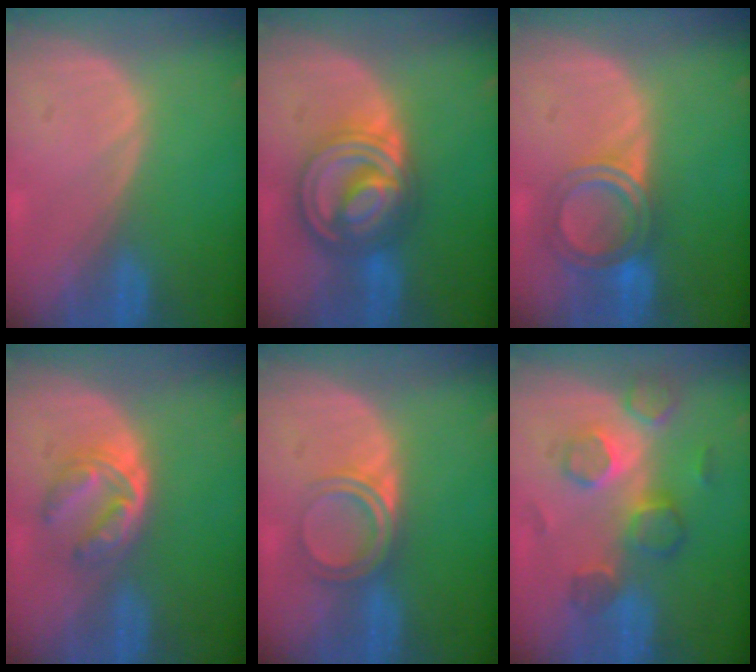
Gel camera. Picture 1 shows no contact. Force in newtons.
{"total": 9.2, "press": 9.2, "slide": 0.6}
{"total": 5.8, "press": 5.3, "slide": 2.4}
{"total": 6.2, "press": 5.1, "slide": 3.6}
{"total": 4.7, "press": 4.2, "slide": 2.1}
{"total": 7.8, "press": 7.4, "slide": 2.4}